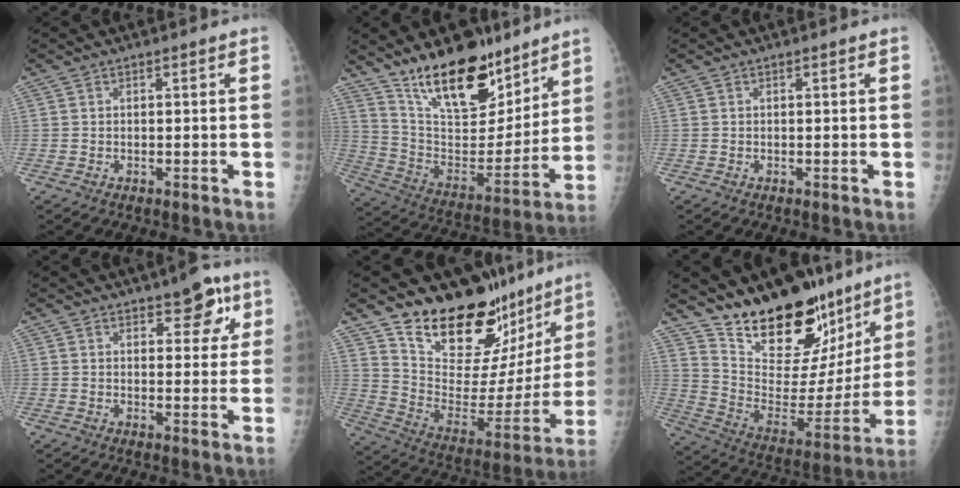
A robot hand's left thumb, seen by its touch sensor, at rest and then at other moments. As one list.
[{"total": 21.1, "force": [15.1, 9.1, 11.6], "torque": [-0.143, -0.094, 0.263]}, {"total": 0.0}, {"total": 7.7, "force": [4.2, 3.6, 5.4], "torque": [-0.036, -0.015, 0.049]}, {"total": 24.8, "force": [19.5, 11.2, 10.6], "torque": [-0.117, -0.124, 0.295]}, {"total": 25.5, "force": [18.7, 11.7, 12.8], "torque": [-0.157, -0.107, 0.299]}]